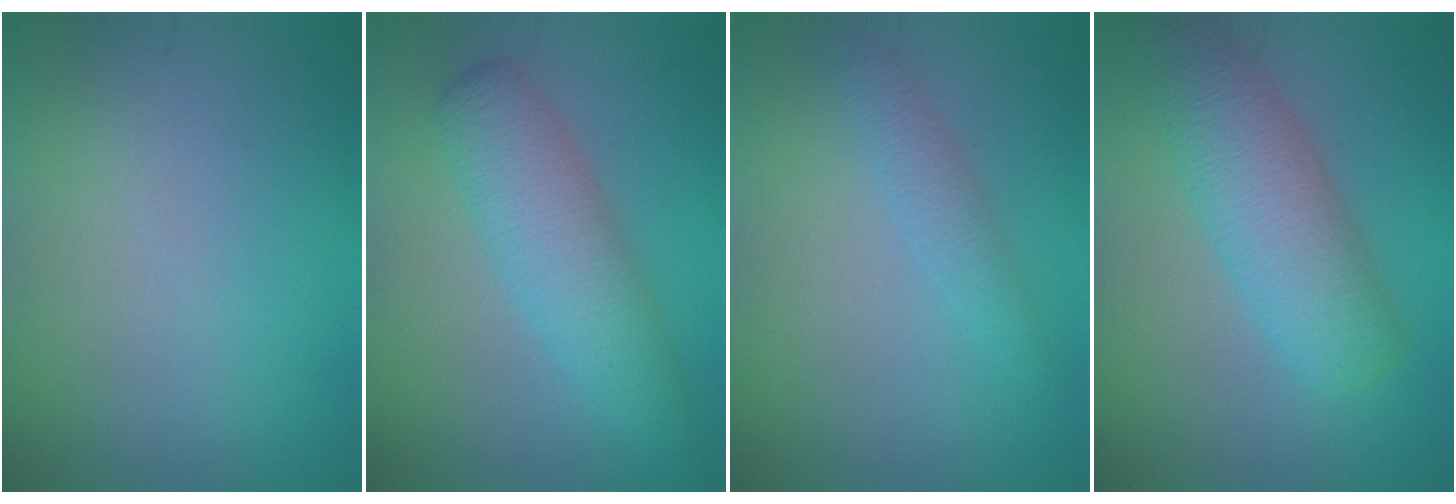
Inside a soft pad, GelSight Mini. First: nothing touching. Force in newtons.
{"total": 4.9, "press": 4.9, "slide": 0.1}
{"total": 1.7, "press": 1.7, "slide": 0.1}
{"total": 6.0, "press": 6.0, "slide": 0.2}